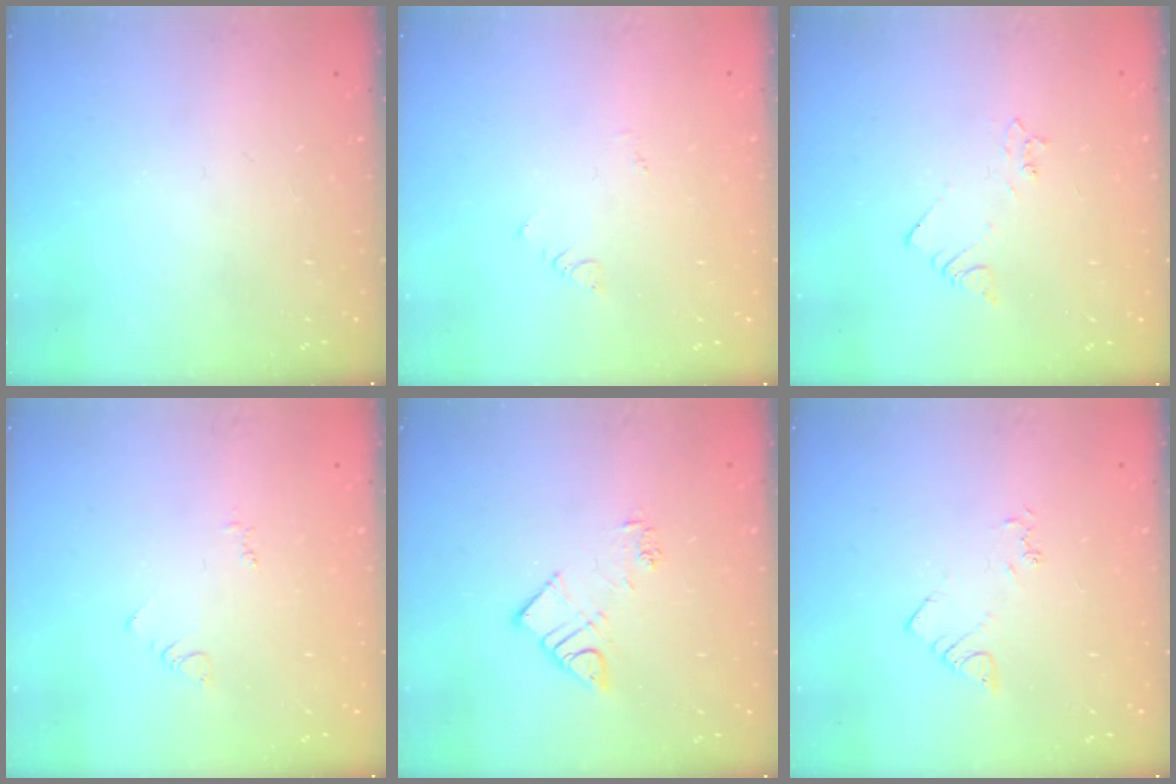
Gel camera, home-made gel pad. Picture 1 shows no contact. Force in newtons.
{"total": 1.9, "press": 1.9, "slide": 0.4}
{"total": 2.1, "press": 2.1, "slide": 0.3}
{"total": 2.9, "press": 2.9, "slide": 0.4}
{"total": 7.7, "press": 7.7, "slide": 0.2}
{"total": 2.3, "press": 2.3, "slide": 0.3}